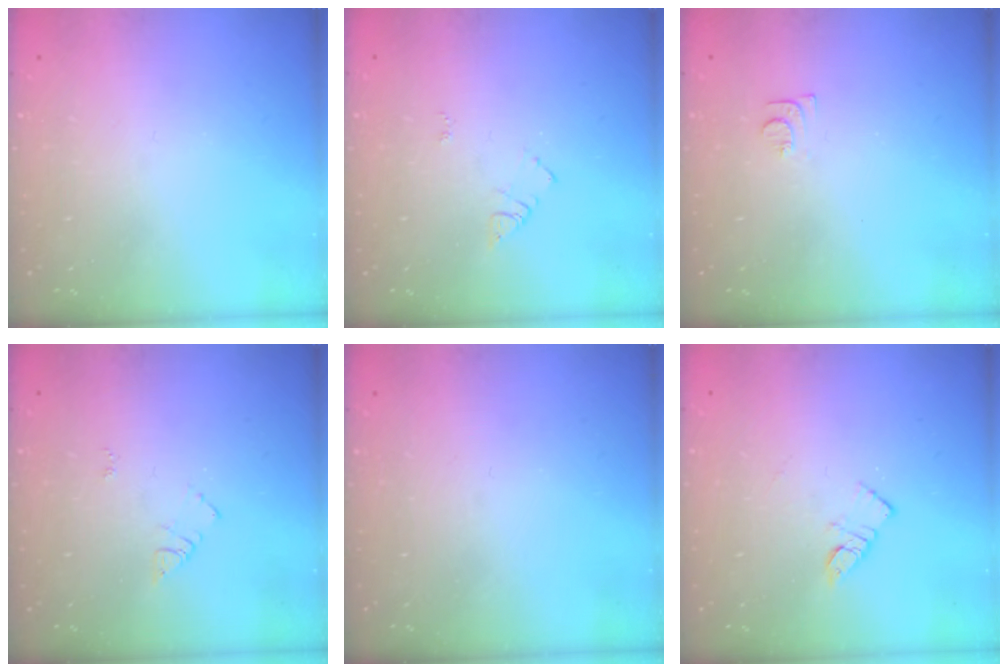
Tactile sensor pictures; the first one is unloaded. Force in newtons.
{"total": 5.4, "press": 5.4, "slide": 0.5}
{"total": 6.6, "press": 6.6, "slide": 0.7}
{"total": 5.4, "press": 5.4, "slide": 0.5}
{"total": 0.0}
{"total": 4.9, "press": 4.9, "slide": 0.2}